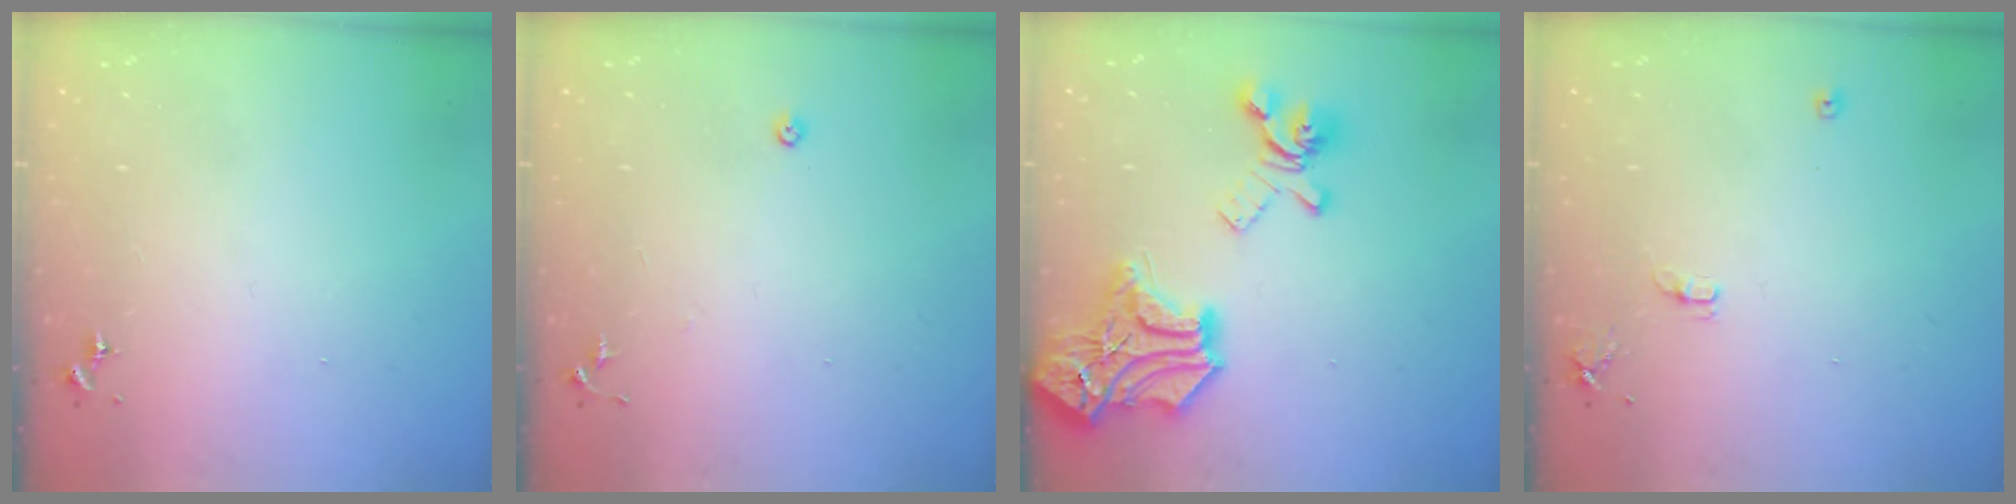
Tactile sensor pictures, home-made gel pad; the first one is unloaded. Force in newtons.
{"total": 5.5, "press": 5.5, "slide": 0.5}
{"total": 24.6, "press": 24.6, "slide": 0.7}
{"total": 7.2, "press": 7.2, "slide": 0.8}